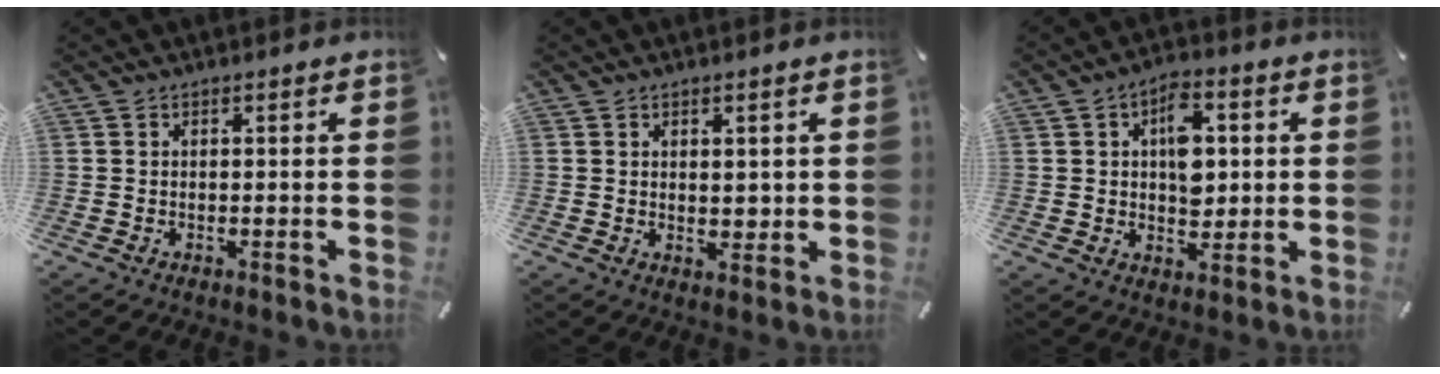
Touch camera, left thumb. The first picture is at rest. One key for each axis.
{"total": 2.4, "fx": 1.3, "fy": 1.9, "fz": 0.8, "tx": -0.011, "ty": 0.000, "tz": 0.023}
{"total": 9.8, "fx": 1.7, "fy": 6.7, "fz": 7.1, "tx": -0.090, "ty": 0.001, "tz": 0.026}